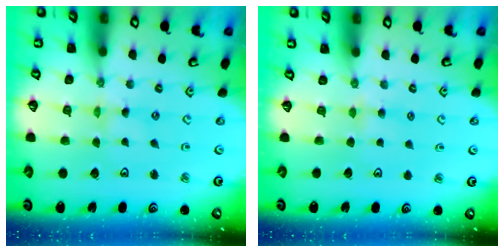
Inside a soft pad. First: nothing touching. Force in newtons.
{"total": 4.1, "press": 4.1, "slide": 0.4}